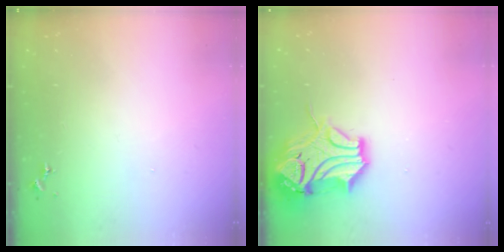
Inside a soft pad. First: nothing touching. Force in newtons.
{"total": 17.2, "press": 17.1, "slide": 2.0}